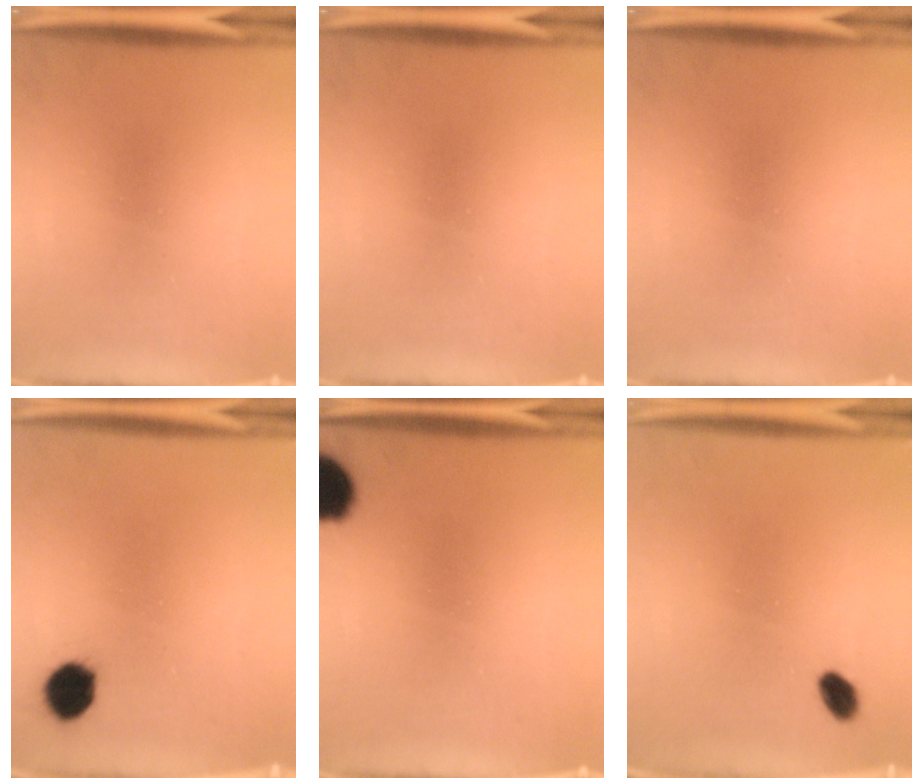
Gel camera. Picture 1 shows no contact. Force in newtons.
{"total": 0.0}
{"total": 0.0}
{"total": 6.1}
{"total": 10.0}
{"total": 2.8}